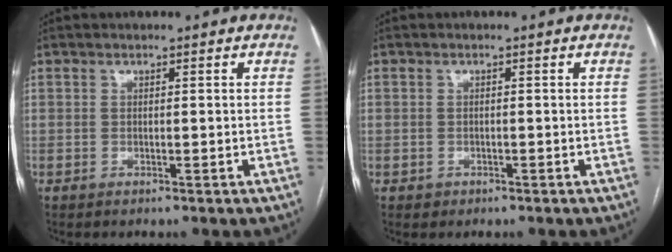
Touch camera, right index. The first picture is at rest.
{"total": 1.2, "force": [-0.4, 1.2, 0.0], "torque": [0.001, 0.006, -0.006]}